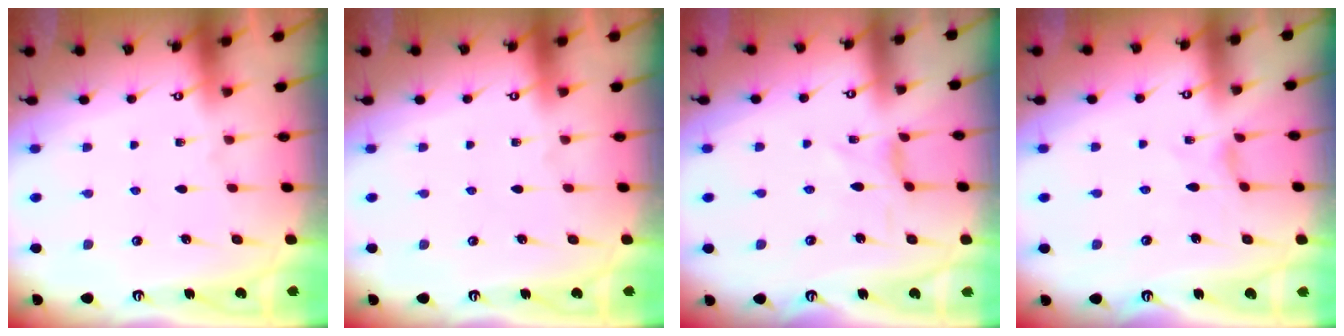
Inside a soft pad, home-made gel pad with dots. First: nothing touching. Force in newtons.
{"total": 0.0}
{"total": 1.1, "press": 1.1, "slide": 0.4}
{"total": 0.0}